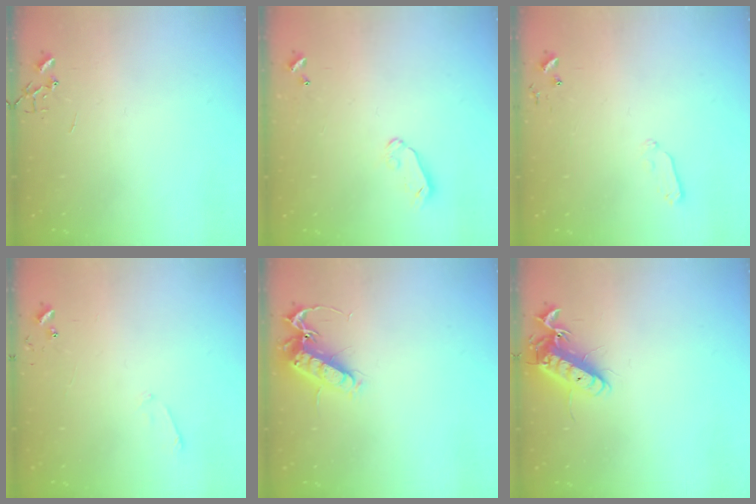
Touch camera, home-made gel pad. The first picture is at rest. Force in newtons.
{"total": 5.4, "press": 5.4, "slide": 0.5}
{"total": 5.1, "press": 5.0, "slide": 0.8}
{"total": 4.2, "press": 4.2, "slide": 0.3}
{"total": 14.1, "press": 13.9, "slide": 1.9}
{"total": 12.6, "press": 12.6, "slide": 1.4}